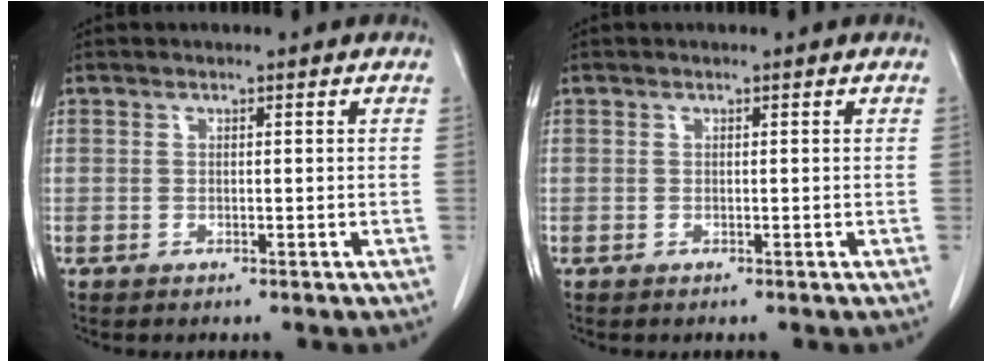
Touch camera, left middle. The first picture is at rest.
{"total": 0.0}